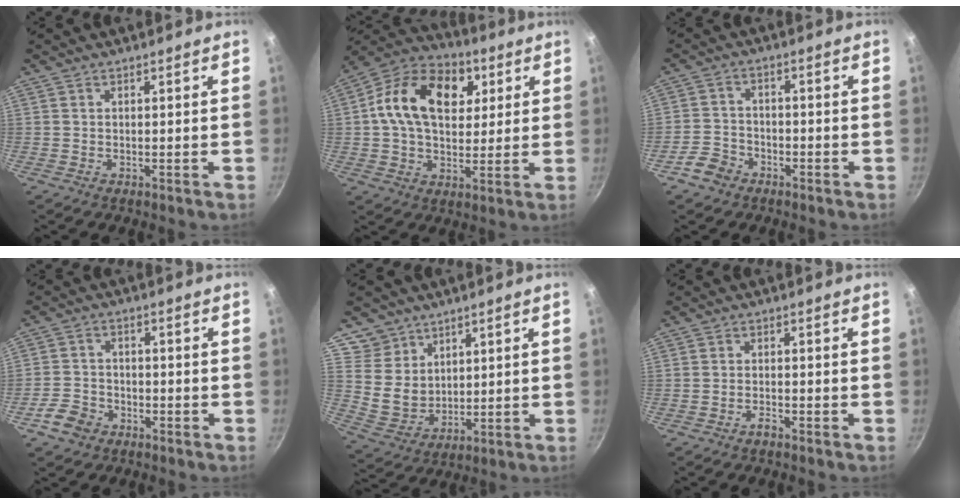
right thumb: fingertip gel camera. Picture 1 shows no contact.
{"total": 19.2, "force": [4.9, 13.1, 13.2], "torque": [-0.191, 0.011, 0.065]}
{"total": 5.0, "force": [-3.2, 3.6, 1.4], "torque": [-0.022, 0.033, -0.060]}
{"total": 5.7, "force": [-3.2, 4.1, 2.1], "torque": [-0.035, 0.029, -0.061]}
{"total": 9.0, "force": [5.1, 7.1, 2.0], "torque": [-0.006, -0.023, 0.111]}
{"total": 1.4, "force": [-1.3, 0.2, 0.6], "torque": [-0.016, 0.012, -0.025]}